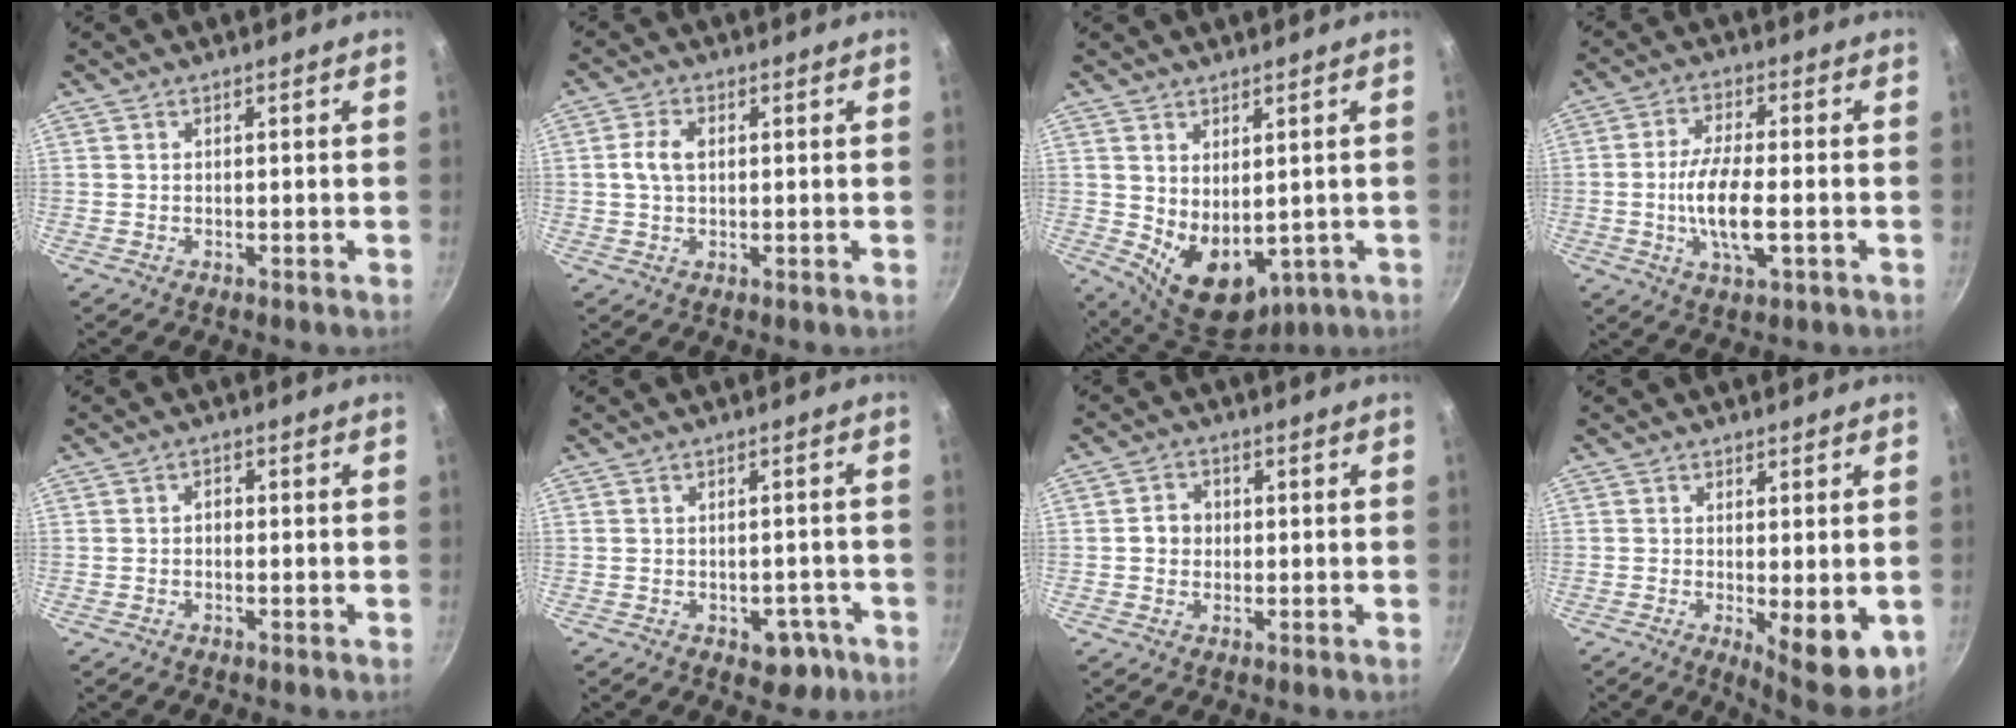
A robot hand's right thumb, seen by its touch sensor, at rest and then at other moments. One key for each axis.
{"total": 4.4, "fx": 0.5, "fy": 2.8, "fz": 3.4, "tx": -0.075, "ty": 0.008, "tz": 0.009}
{"total": 11.8, "fx": -1.5, "fy": 7.1, "fz": 9.3, "tx": -0.133, "ty": -0.014, "tz": 0.012}
{"total": 9.9, "fx": -1.8, "fy": 3.9, "fz": 8.9, "tx": -0.175, "ty": 0.007, "tz": -0.033}
{"total": 1.4, "fx": -0.3, "fy": 1.0, "fz": 0.8, "tx": -0.005, "ty": 0.007, "tz": -0.008}
{"total": 4.7, "fx": -2.3, "fy": 3.2, "fz": 2.5, "tx": -0.010, "ty": 0.019, "tz": -0.024}
{"total": 3.8, "fx": 0.0, "fy": 3.4, "fz": 1.8, "tx": -0.015, "ty": 0.011, "tz": -0.005}
{"total": 9.7, "fx": -2.4, "fy": 3.1, "fz": 8.9, "tx": -0.117, "ty": -0.023, "tz": -0.026}